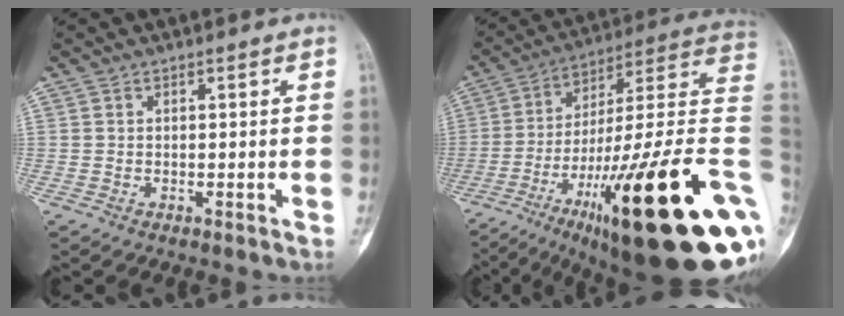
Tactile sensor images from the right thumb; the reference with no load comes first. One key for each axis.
{"total": 35.6, "fx": -11.2, "fy": 6.5, "fz": 33.2, "tx": -0.431, "ty": 0.057, "tz": -0.178}